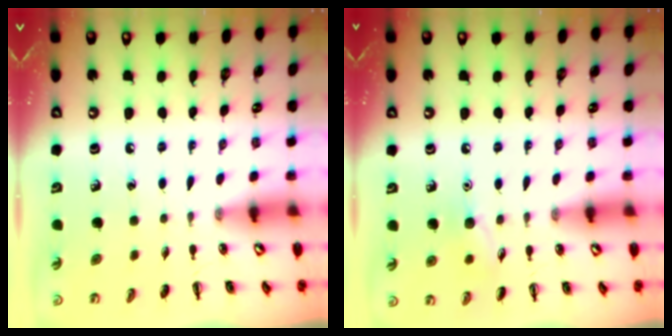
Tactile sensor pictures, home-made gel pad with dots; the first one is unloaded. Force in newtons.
{"total": 8.5, "press": 8.4, "slide": 1.7}